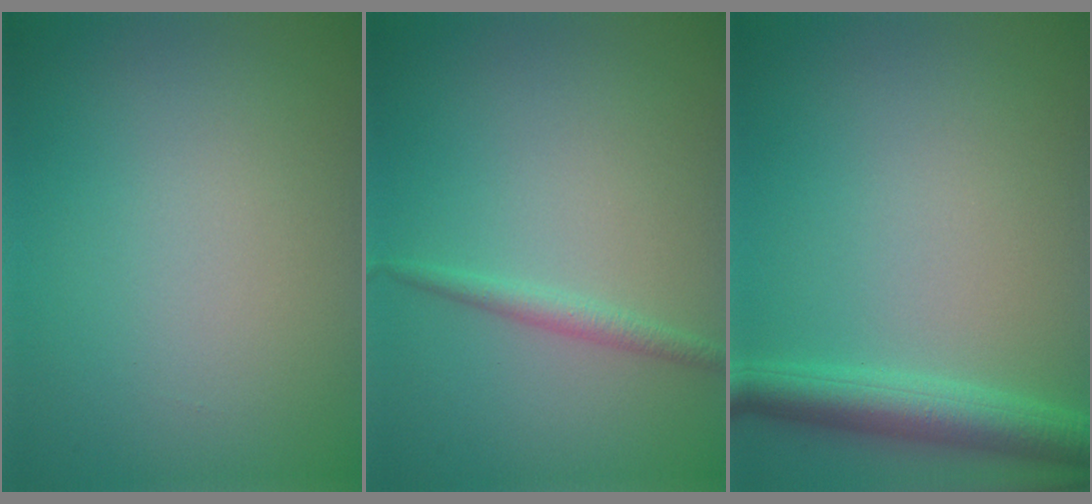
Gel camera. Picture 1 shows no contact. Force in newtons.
{"total": 1.4, "press": 1.4, "slide": 0.1}
{"total": 4.2, "press": 4.2, "slide": 0.2}